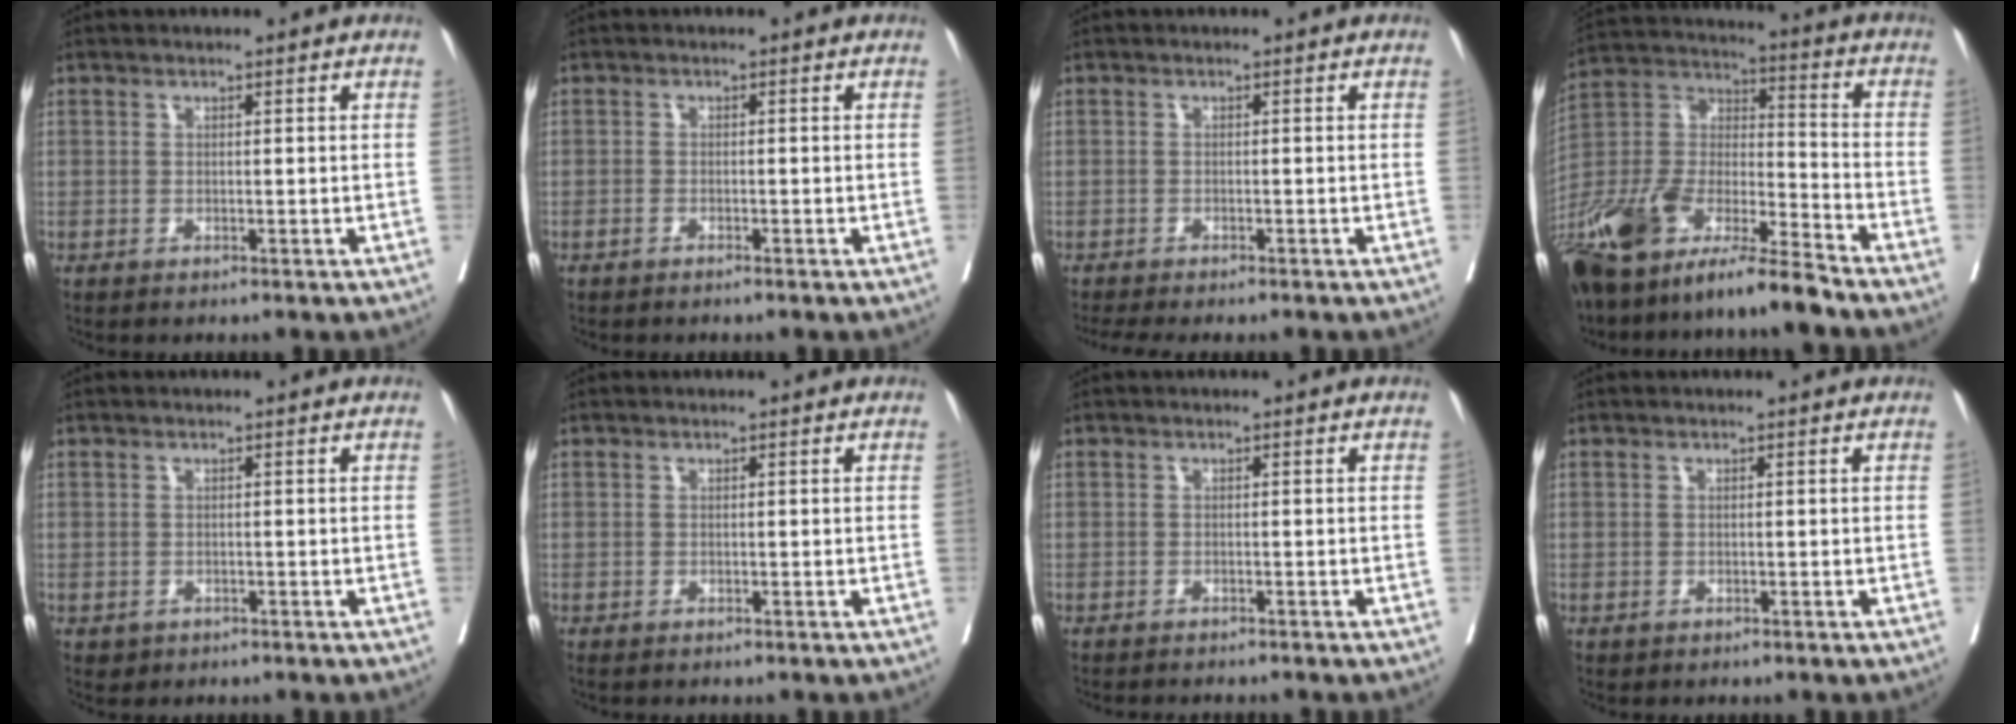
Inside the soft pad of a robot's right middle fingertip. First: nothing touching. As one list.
[{"total": 1.1, "force": [-0.9, 0.1, 0.7], "torque": [-0.012, -0.001, -0.014]}, {"total": 5.8, "force": [-5.0, 0.8, 2.8], "torque": [-0.035, -0.009, -0.075]}, {"total": 19.0, "force": [-15.0, 2.4, 11.4], "torque": [-0.248, -0.017, -0.284]}, {"total": 0.9, "force": [-0.3, 0.9, 0.2], "torque": [-0.007, 0.002, 0.002]}, {"total": 0.0}, {"total": 2.9, "force": [-2.7, 0.4, 0.9], "torque": [-0.014, -0.005, -0.035]}, {"total": 0.0}]